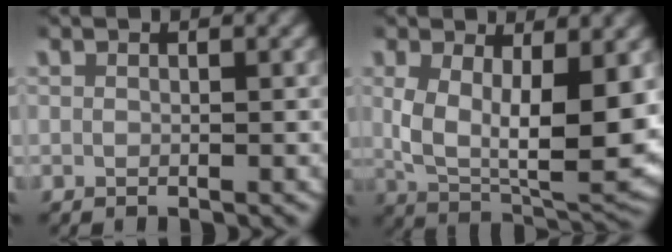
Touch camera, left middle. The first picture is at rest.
{"total": 9.0, "force": [0.7, 4.6, 7.7], "torque": [-0.140, -0.029, 0.023]}